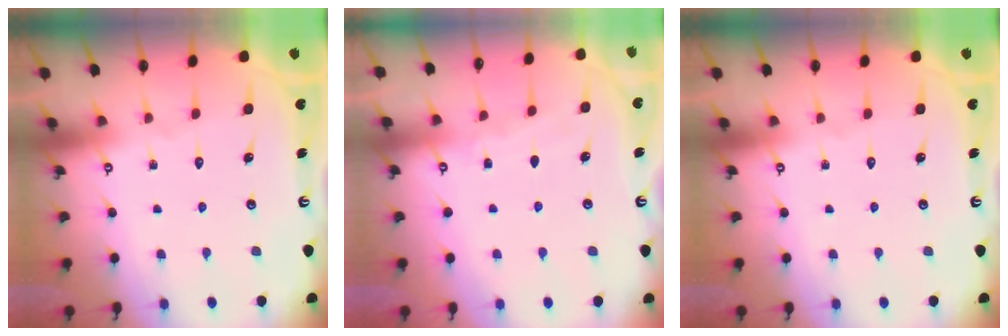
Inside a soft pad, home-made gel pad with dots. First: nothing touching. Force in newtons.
{"total": 3.6, "press": 3.6, "slide": 0.5}
{"total": 0.0}